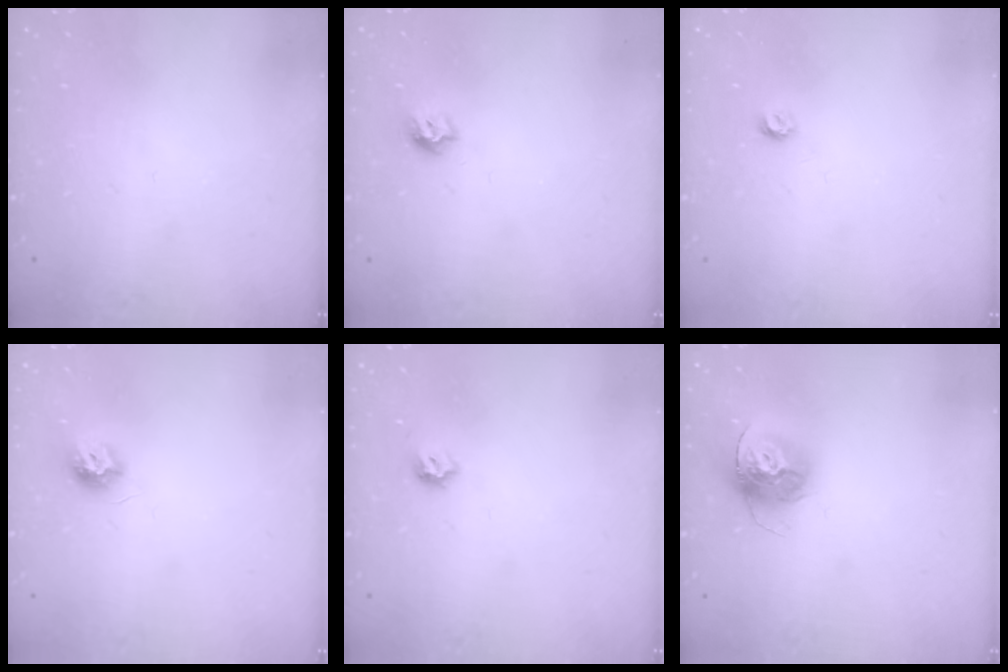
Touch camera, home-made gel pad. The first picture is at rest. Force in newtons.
{"total": 6.7, "press": 6.7, "slide": 0.8}
{"total": 3.5, "press": 3.5, "slide": 0.3}
{"total": 7.6, "press": 7.6, "slide": 0.2}
{"total": 3.8, "press": 3.8, "slide": 0.8}
{"total": 15.2, "press": 15.2, "slide": 1.4}